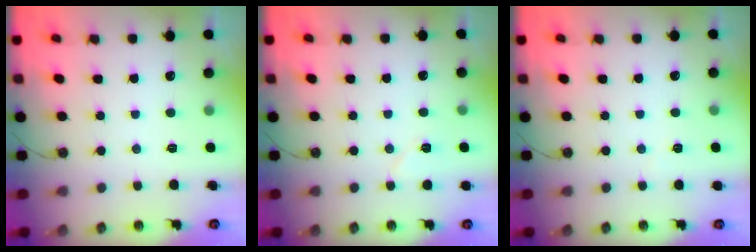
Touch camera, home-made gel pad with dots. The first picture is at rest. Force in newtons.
{"total": 5.7, "press": 5.1, "slide": 2.4}
{"total": 1.6, "press": 1.4, "slide": 0.6}